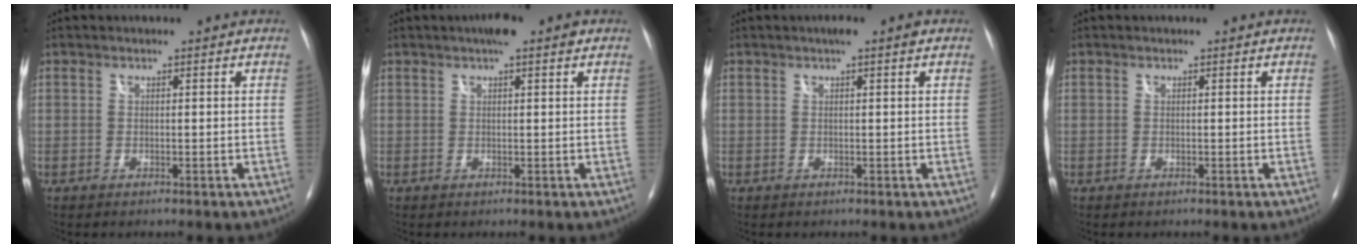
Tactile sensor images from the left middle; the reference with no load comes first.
{"total": 3.7, "force": [2.3, 0.7, 2.7], "torque": [-0.043, 0.019, 0.033]}
{"total": 1.6, "force": [1.0, 0.0, 1.3], "torque": [-0.021, 0.010, 0.014]}
{"total": 0.0}